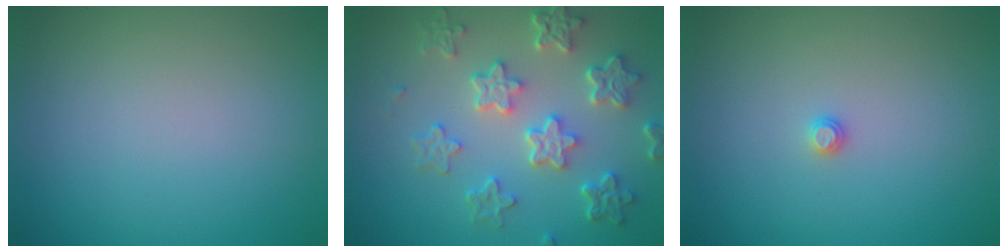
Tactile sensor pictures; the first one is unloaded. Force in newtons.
{"total": 5.9, "press": 4.6, "slide": 3.8}
{"total": 0.6, "press": 0.6, "slide": 0.2}